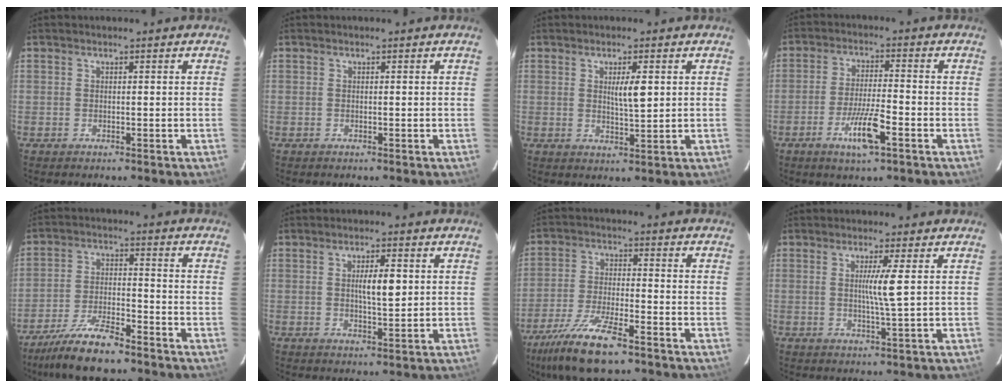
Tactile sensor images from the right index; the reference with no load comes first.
{"total": 0.0}
{"total": 3.8, "force": [1.0, 0.5, 3.6], "torque": [-0.060, -0.005, 0.016]}
{"total": 7.5, "force": [-3.7, 0.6, 6.5], "torque": [-0.125, -0.011, -0.063]}
{"total": 9.5, "force": [-7.7, 1.4, 5.4], "torque": [-0.102, -0.019, -0.141]}
{"total": 4.6, "force": [0.8, 1.0, 4.4], "torque": [-0.074, 0.002, 0.012]}
{"total": 11.2, "force": [-7.8, 1.9, 7.9], "torque": [-0.152, -0.026, -0.140]}
{"total": 4.2, "force": [0.7, -1.0, 4.0], "torque": [-0.075, -0.008, 0.011]}